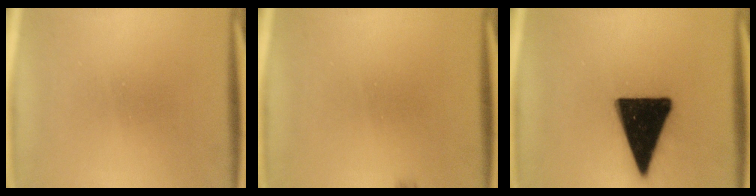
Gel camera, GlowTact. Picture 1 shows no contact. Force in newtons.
{"total": 0.6}
{"total": 19.1}